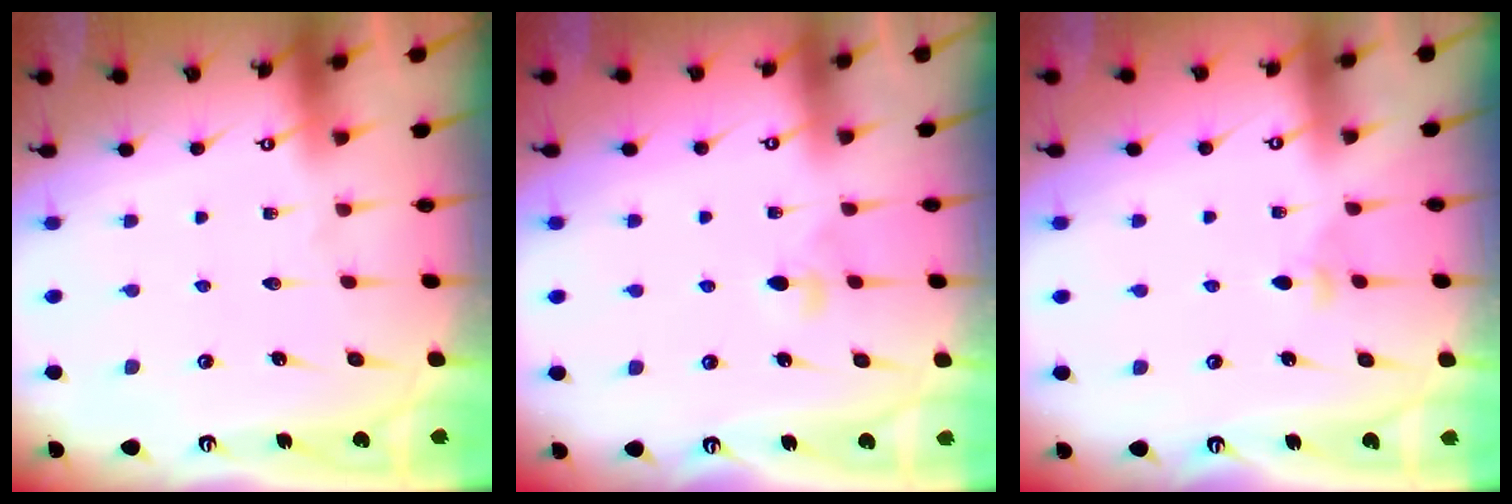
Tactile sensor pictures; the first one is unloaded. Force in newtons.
{"total": 3.3, "press": 3.2, "slide": 0.9}
{"total": 2.8, "press": 2.7, "slide": 0.8}